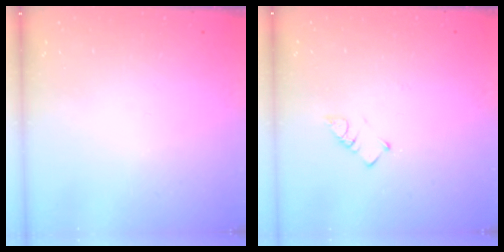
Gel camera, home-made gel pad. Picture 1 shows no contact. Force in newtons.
{"total": 2.7, "press": 2.7, "slide": 0.4}